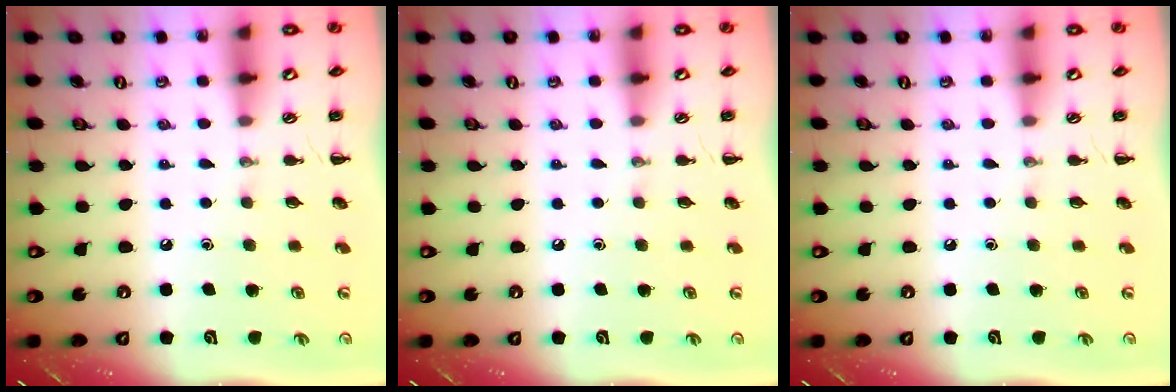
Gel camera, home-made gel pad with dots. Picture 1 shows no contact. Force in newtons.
{"total": 0.0}
{"total": 0.0}